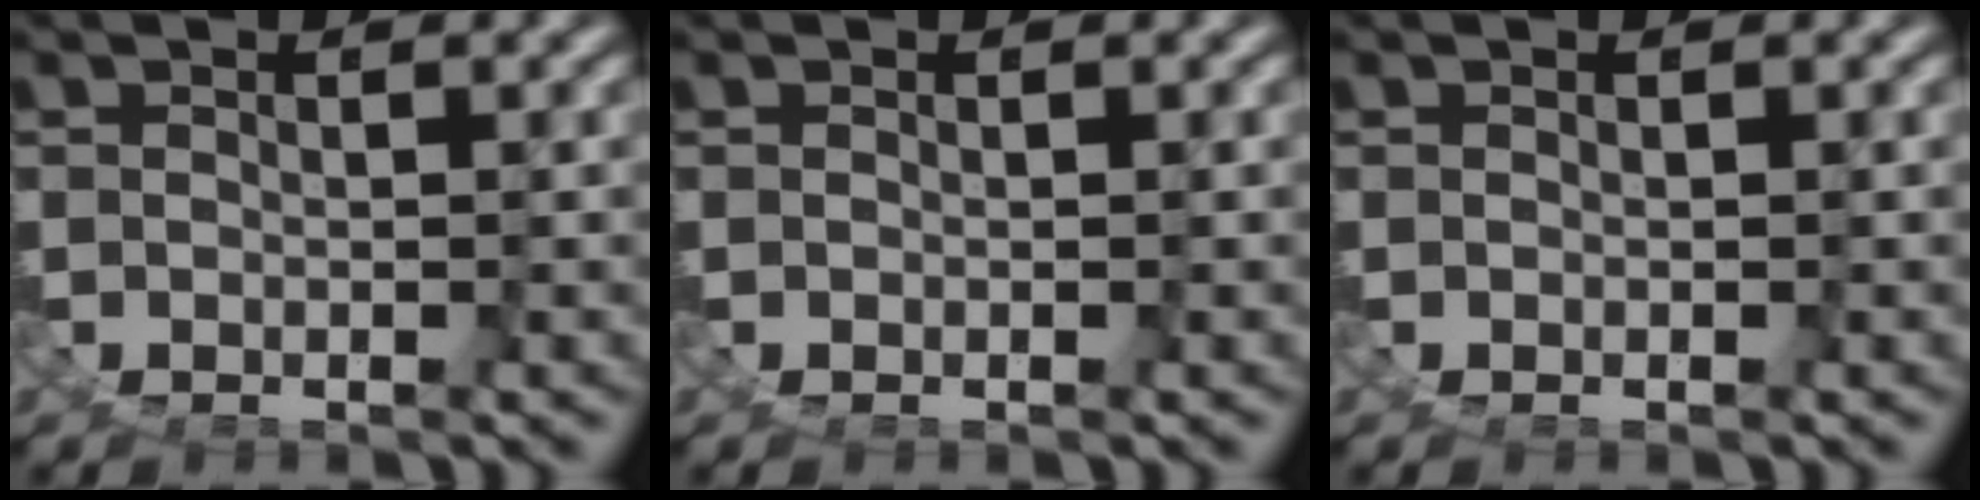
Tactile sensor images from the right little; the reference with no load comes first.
{"total": 0.0}
{"total": 0.0}